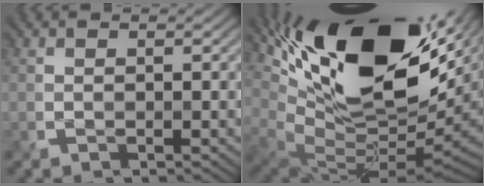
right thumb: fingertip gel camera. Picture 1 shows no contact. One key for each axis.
{"total": 19.9, "fx": 7.4, "fy": 8.9, "fz": 16.2, "tx": -0.289, "ty": 0.005, "tz": 0.145}